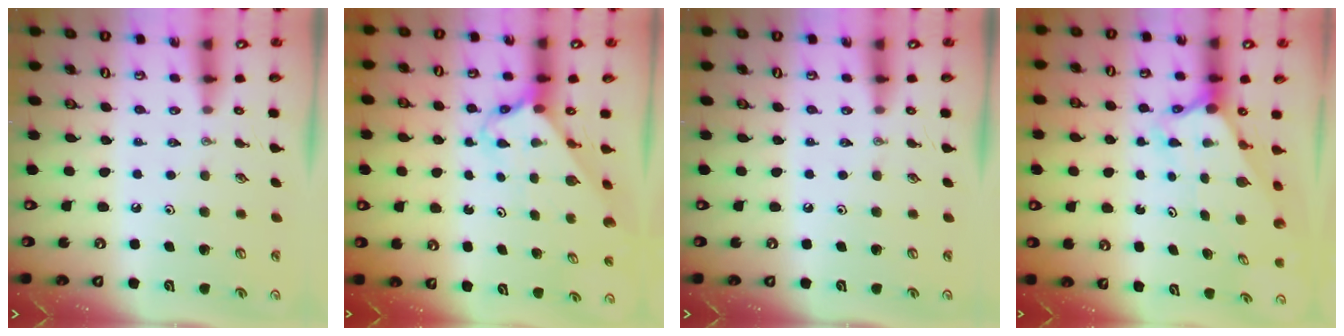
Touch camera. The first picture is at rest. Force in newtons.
{"total": 2.5, "press": 2.5, "slide": 0.2}
{"total": 0.0}
{"total": 3.3, "press": 3.3, "slide": 0.1}